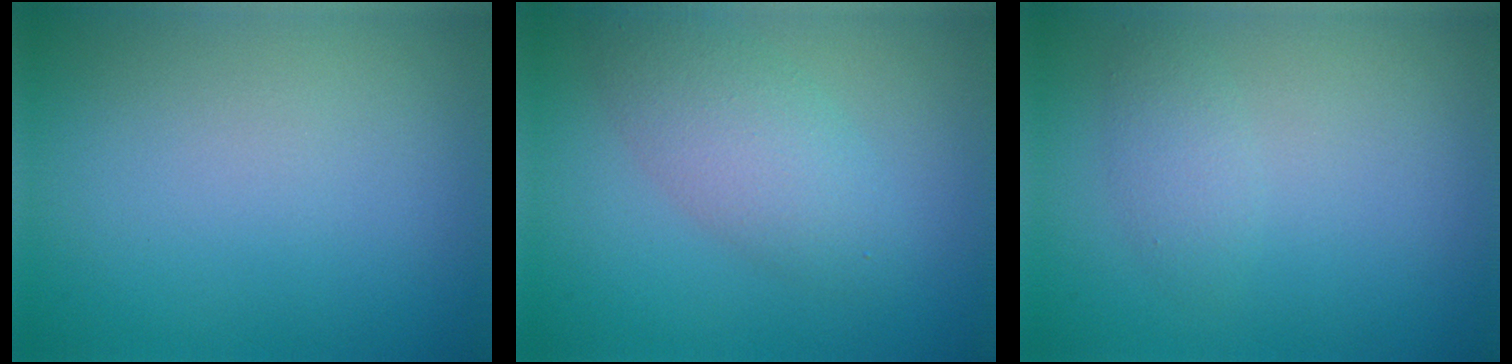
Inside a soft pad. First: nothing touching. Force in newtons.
{"total": 3.8, "press": 3.8, "slide": 0.2}
{"total": 1.5, "press": 1.5, "slide": 0.0}